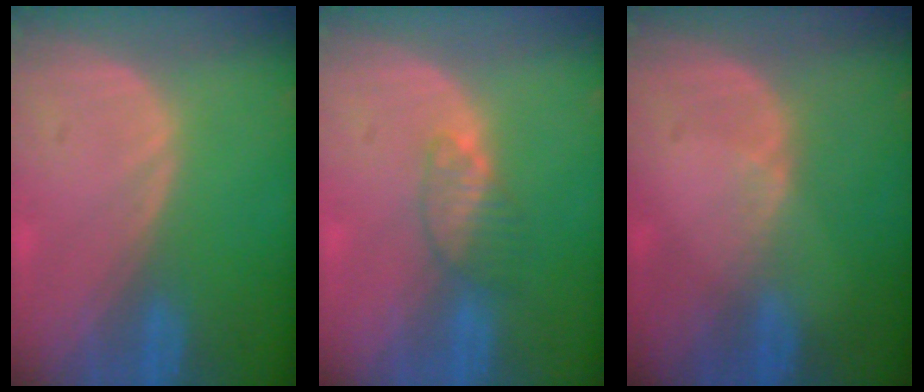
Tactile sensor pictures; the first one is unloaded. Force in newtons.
{"total": 3.4, "press": 3.2, "slide": 1.1}
{"total": 1.4, "press": 0.9, "slide": 1.1}